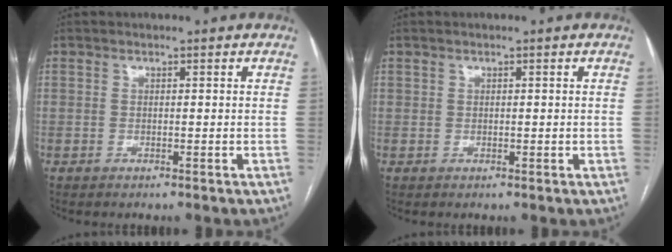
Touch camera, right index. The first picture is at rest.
{"total": 0.6, "force": [0.3, 0.5, 0.2], "torque": [0.000, 0.005, 0.006]}